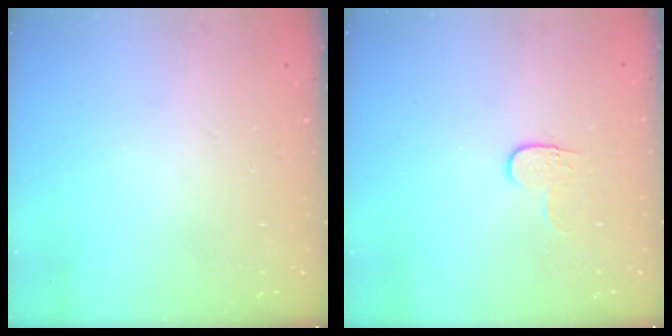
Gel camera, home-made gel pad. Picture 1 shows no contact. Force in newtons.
{"total": 4.2, "press": 4.2, "slide": 0.5}